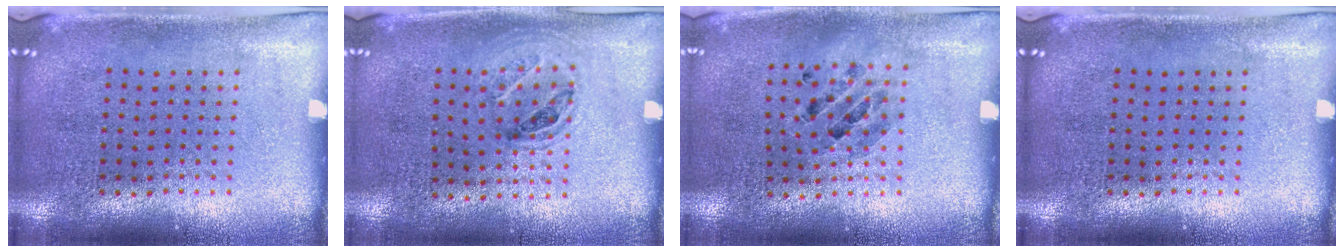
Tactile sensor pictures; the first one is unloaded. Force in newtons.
{"total": 1.1, "press": 0.8, "slide": 0.7}
{"total": 0.8, "press": 0.8, "slide": 0.0}
{"total": 0.0}